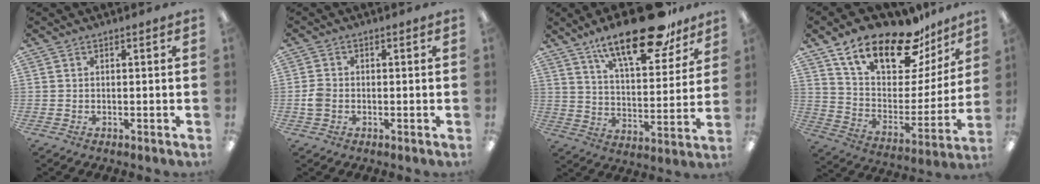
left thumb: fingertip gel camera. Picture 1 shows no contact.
{"total": 3.3, "force": [-0.7, 2.5, 2.0], "torque": [-0.033, 0.007, -0.012]}
{"total": 21.6, "force": [15.3, 7.8, 13.0], "torque": [-0.190, -0.088, 0.252]}
{"total": 21.8, "force": [15.7, 9.3, 11.9], "torque": [-0.192, -0.099, 0.272]}